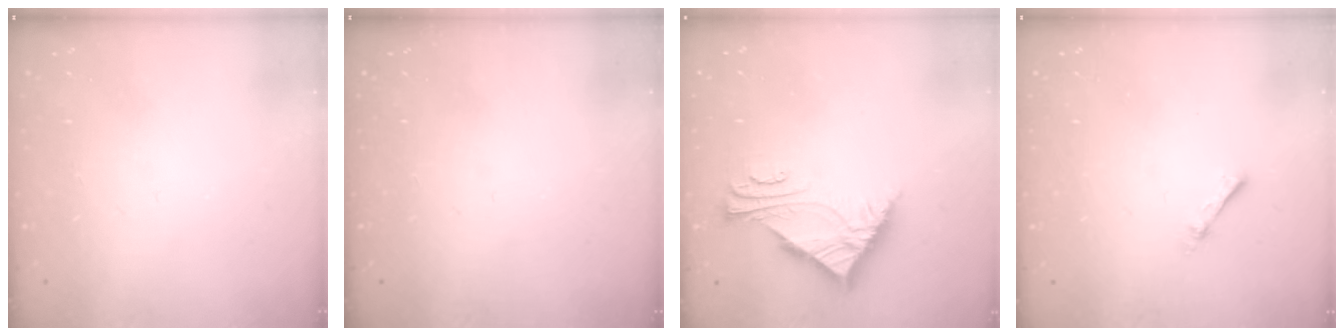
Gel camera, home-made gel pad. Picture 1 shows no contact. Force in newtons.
{"total": 0.0}
{"total": 7.9, "press": 7.8, "slide": 1.1}
{"total": 1.9, "press": 1.9, "slide": 0.3}